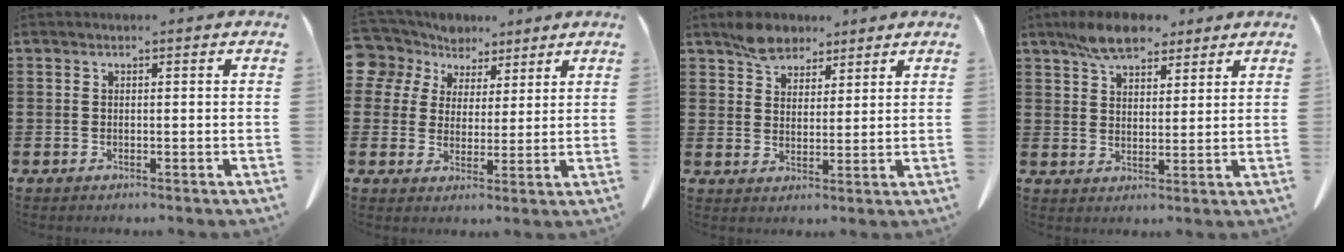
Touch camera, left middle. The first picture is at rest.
{"total": 6.7, "force": [4.8, 4.6, 0.8], "torque": [-0.055, -0.011, 0.090]}
{"total": 5.1, "force": [4.2, 2.6, 1.4], "torque": [-0.033, 0.001, 0.080]}
{"total": 7.1, "force": [5.6, 3.0, 3.3], "torque": [-0.073, -0.002, 0.104]}